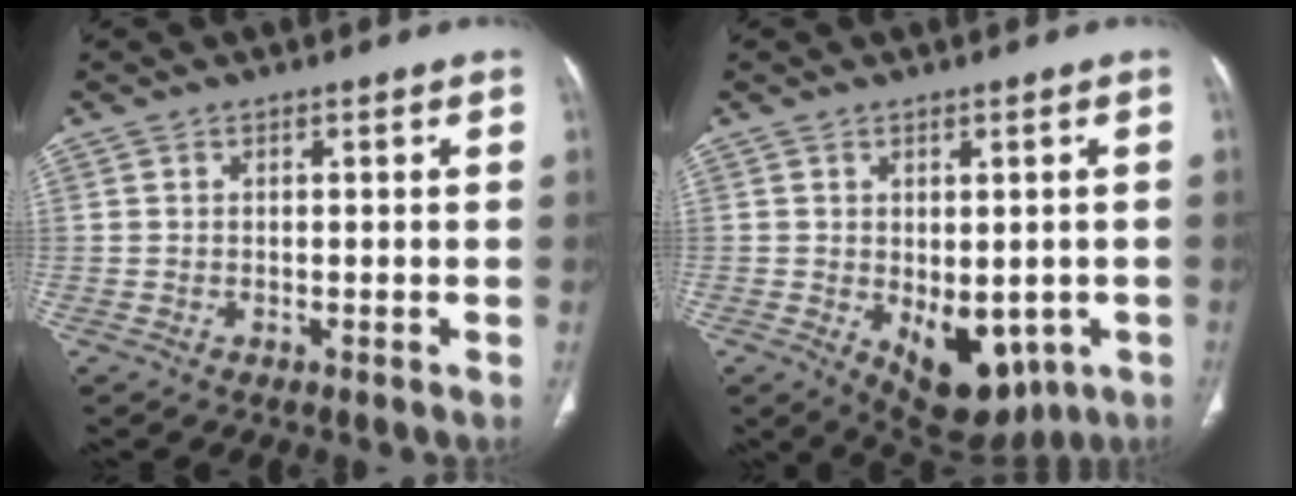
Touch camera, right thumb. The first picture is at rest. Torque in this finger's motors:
{"motor_torque": [1.92, 1.60, 1.45, -0.60, 0.26]}